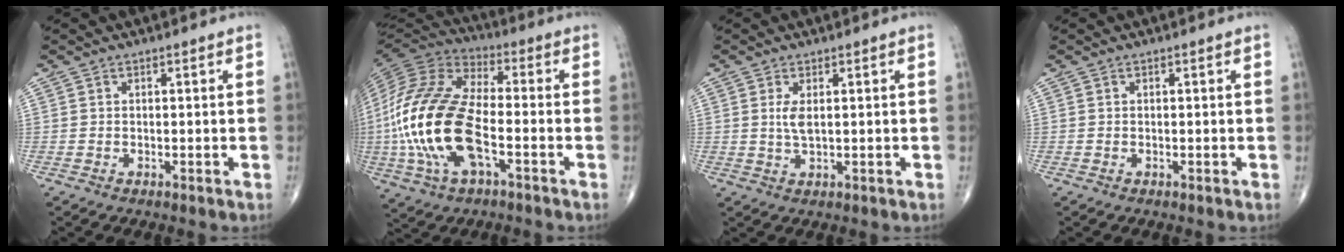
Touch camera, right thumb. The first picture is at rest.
{"total": 22.4, "force": [-4.6, 10.7, 19.1], "torque": [-0.418, 0.015, -0.084]}
{"total": 2.8, "force": [0.5, 1.0, 2.5], "torque": [-0.055, -0.004, 0.015]}
{"total": 0.0}